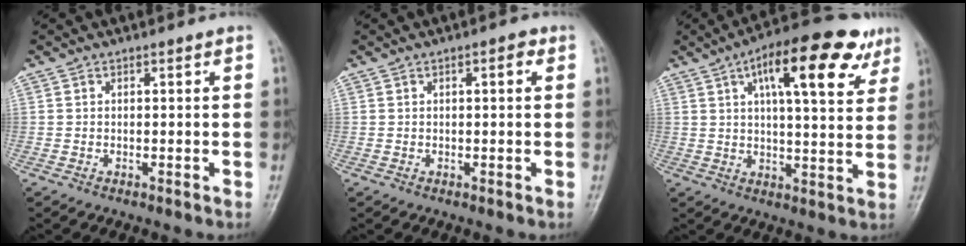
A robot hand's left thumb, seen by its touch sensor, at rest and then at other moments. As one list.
[{"total": 1.9, "force": [0.6, 0.7, 1.7], "torque": [-0.022, 0.002, 0.006]}, {"total": 17.5, "force": [8.4, 6.0, 14.2], "torque": [-0.180, -0.008, 0.117]}]